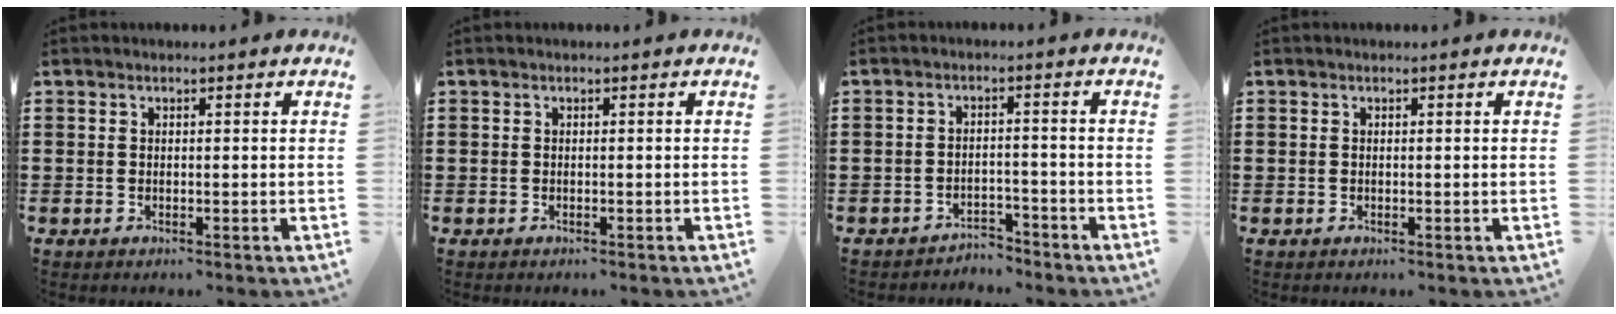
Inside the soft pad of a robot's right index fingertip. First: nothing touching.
{"total": 0.0}
{"total": 3.0, "force": [-3.0, 0.4, 0.2], "torque": [-0.011, 0.000, -0.062]}
{"total": 0.0}